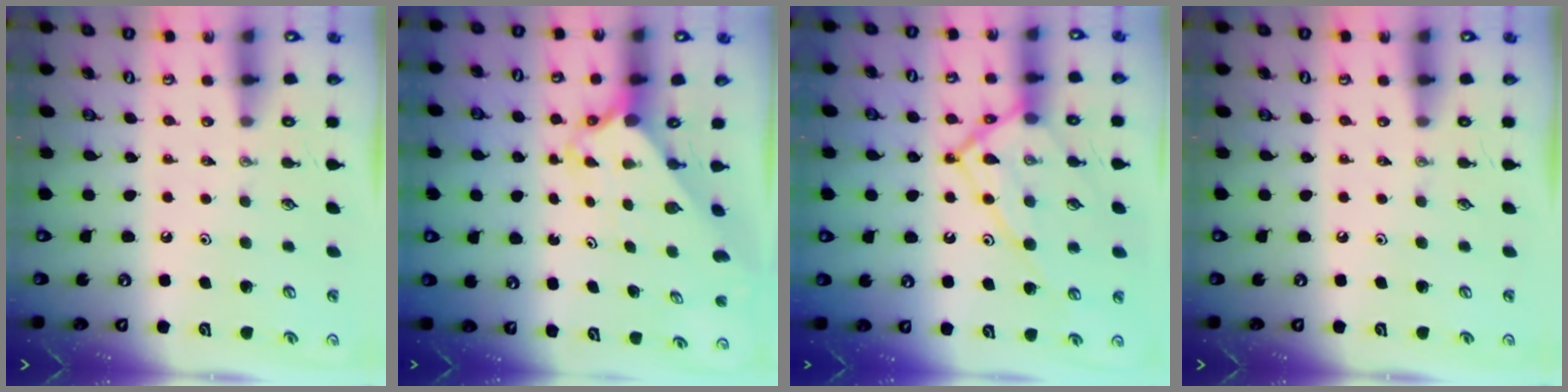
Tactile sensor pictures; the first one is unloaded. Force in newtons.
{"total": 2.3, "press": 2.3, "slide": 0.2}
{"total": 16.0, "press": 15.9, "slide": 1.4}
{"total": 0.0}